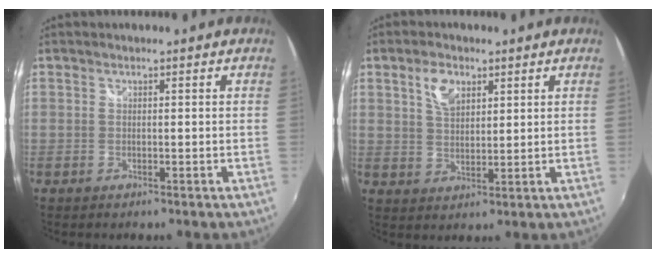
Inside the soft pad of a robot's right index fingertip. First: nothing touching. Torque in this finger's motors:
{"motor_torque": [0.14, 0.05, 0.32, 0.07]}